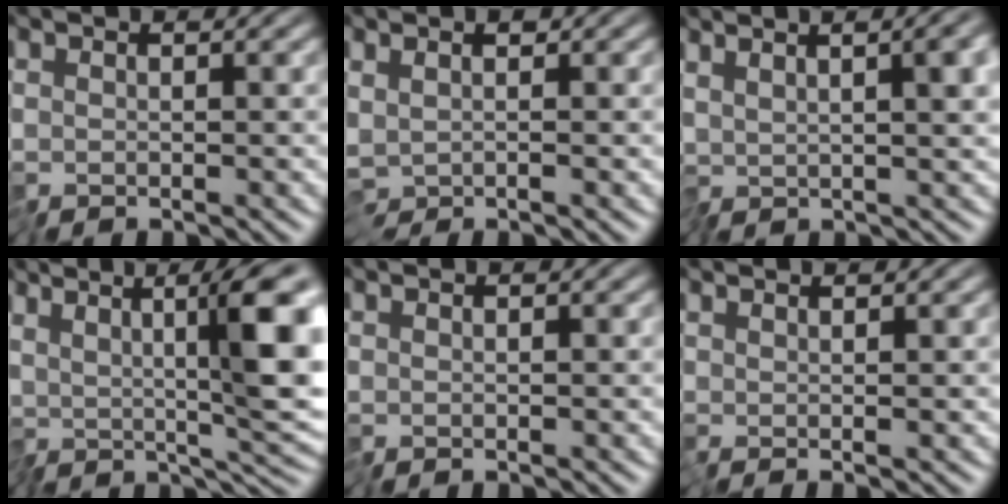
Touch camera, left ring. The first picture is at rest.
{"total": 2.2, "force": [0.0, 1.5, 1.7], "torque": [-0.031, -0.005, 0.004]}
{"total": 8.0, "force": [2.1, 3.1, 7.1], "torque": [-0.104, 0.018, 0.039]}
{"total": 9.6, "force": [2.3, 2.2, 9.1], "torque": [-0.156, 0.001, 0.040]}
{"total": 0.0}
{"total": 1.0, "force": [0.8, -0.6, 0.0], "torque": [-0.001, 0.003, 0.016]}